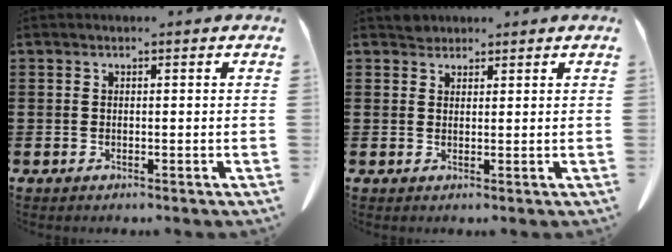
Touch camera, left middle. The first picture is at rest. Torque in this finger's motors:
{"motor_torque": [0.01, 0.00, 0.00, 0.00]}